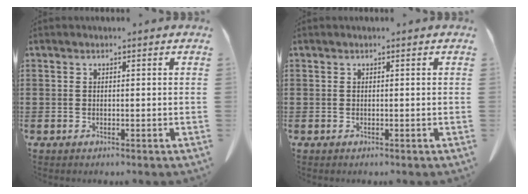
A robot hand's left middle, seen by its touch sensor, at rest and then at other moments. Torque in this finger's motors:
{"motor_torque": [0.18, -0.08, -0.04, 0.01]}